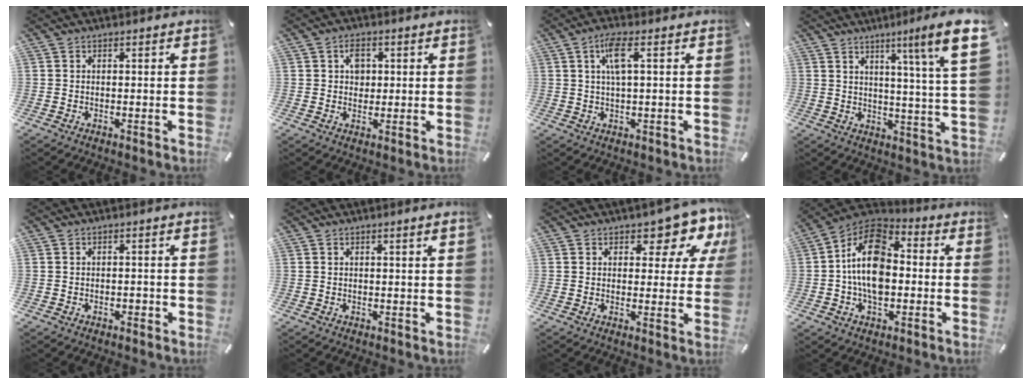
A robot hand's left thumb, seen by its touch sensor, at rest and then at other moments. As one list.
[{"total": 4.0, "force": [0.9, 3.4, 2.0], "torque": [-0.022, -0.001, 0.010]}, {"total": 5.6, "force": [1.4, 1.2, 5.3], "torque": [-0.105, 0.003, 0.022]}, {"total": 12.9, "force": [7.0, -0.2, 10.9], "torque": [-0.157, -0.046, 0.099]}, {"total": 1.0, "force": [-0.5, 0.6, 0.6], "torque": [-0.013, 0.000, -0.011]}, {"total": 1.3, "force": [0.5, 0.0, 1.2], "torque": [-0.022, -0.001, 0.008]}, {"total": 8.9, "force": [5.2, 4.6, 5.6], "torque": [-0.059, -0.040, 0.084]}, {"total": 14.0, "force": [-1.3, 9.0, 10.7], "torque": [-0.211, 0.007, -0.028]}]